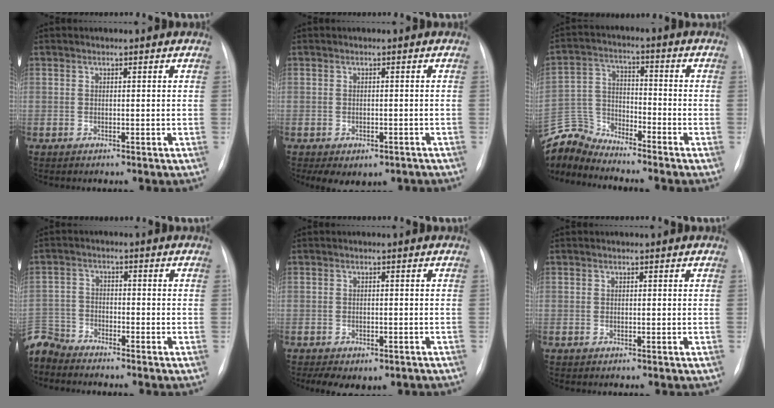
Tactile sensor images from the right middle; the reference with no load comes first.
{"total": 5.6, "force": [-3.8, 3.2, 2.6], "torque": [-0.028, 0.010, -0.043]}
{"total": 7.9, "force": [-7.9, -0.1, -0.8], "torque": [0.006, 0.015, -0.157]}
{"total": 5.9, "force": [-5.8, 1.2, -0.3], "torque": [0.006, -0.004, -0.119]}
{"total": 6.4, "force": [-4.5, 3.4, 3.2], "torque": [-0.043, 0.010, -0.051]}
{"total": 0.0}